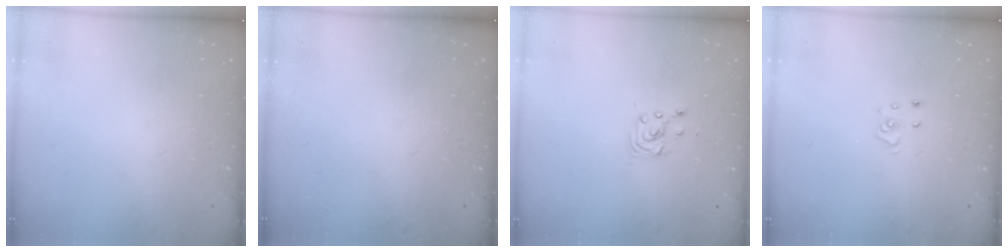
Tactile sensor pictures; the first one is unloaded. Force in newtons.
{"total": 0.0}
{"total": 3.2, "press": 3.2, "slide": 0.4}
{"total": 3.6, "press": 3.6, "slide": 0.2}